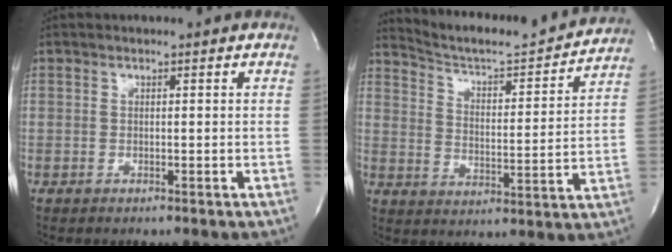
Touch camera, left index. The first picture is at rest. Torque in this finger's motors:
{"motor_torque": [0.27, -0.77, -0.01, -0.01]}